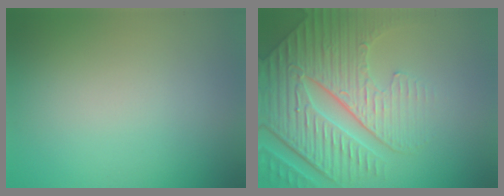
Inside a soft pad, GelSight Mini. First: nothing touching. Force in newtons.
{"total": 7.6, "press": 6.0, "slide": 4.7}